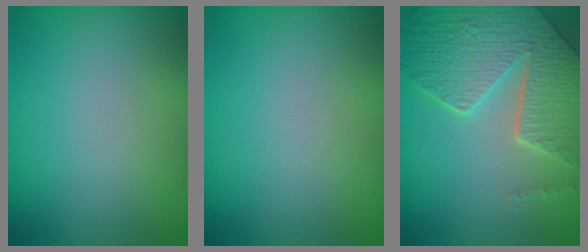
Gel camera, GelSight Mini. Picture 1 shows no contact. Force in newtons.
{"total": 0.0}
{"total": 8.7, "press": 6.2, "slide": 6.1}